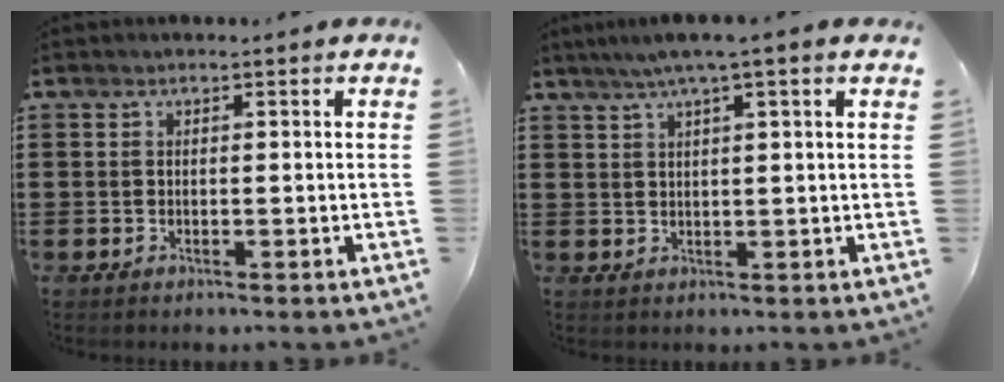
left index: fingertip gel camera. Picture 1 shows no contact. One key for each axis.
{"total": 3.4, "fx": 2.0, "fy": -0.3, "fz": 2.8, "tx": -0.057, "ty": 0.004, "tz": 0.034}